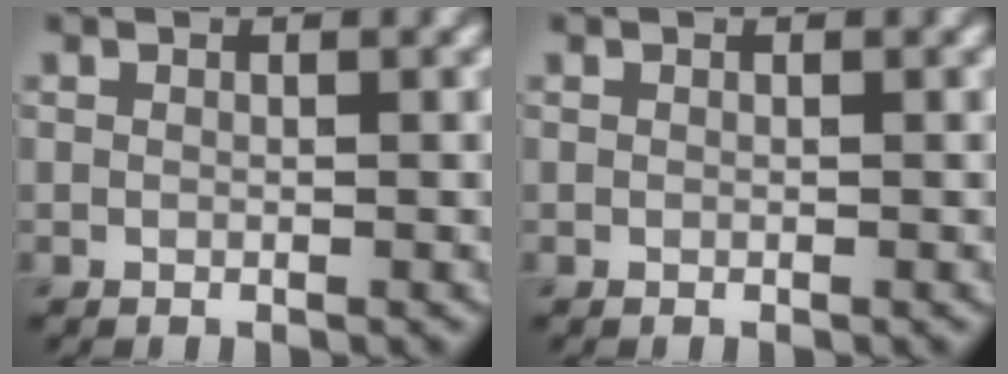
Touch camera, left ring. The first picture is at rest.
{"total": 0.0}